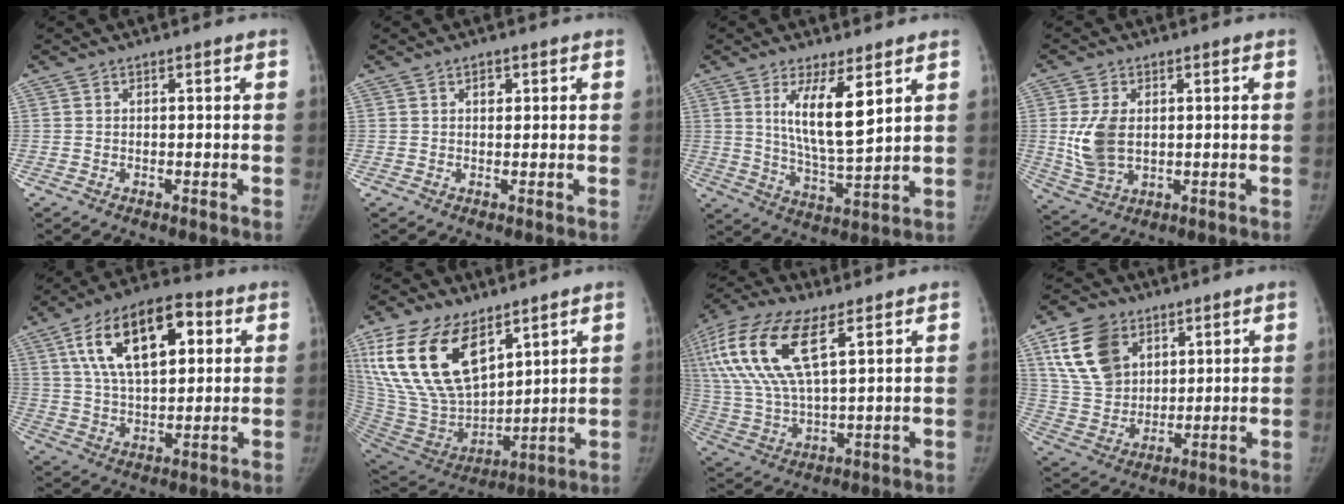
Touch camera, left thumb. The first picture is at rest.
{"total": 1.6, "force": [0.8, 1.1, 0.9], "torque": [-0.005, -0.002, 0.011]}
{"total": 10.9, "force": [4.7, 2.9, 9.4], "torque": [-0.156, -0.046, 0.095]}
{"total": 8.8, "force": [0.9, 5.7, 6.6], "torque": [-0.128, -0.007, 0.030]}
{"total": 18.2, "force": [6.5, 9.2, 14.4], "torque": [-0.217, 0.000, 0.108]}
{"total": 23.9, "force": [12.8, 12.9, 15.6], "torque": [-0.299, -0.047, 0.252]}
{"total": 20.2, "force": [8.2, 8.3, 16.5], "torque": [-0.367, -0.002, 0.158]}
{"total": 14.7, "force": [6.9, 10.4, 7.9], "torque": [-0.121, -0.021, 0.143]}